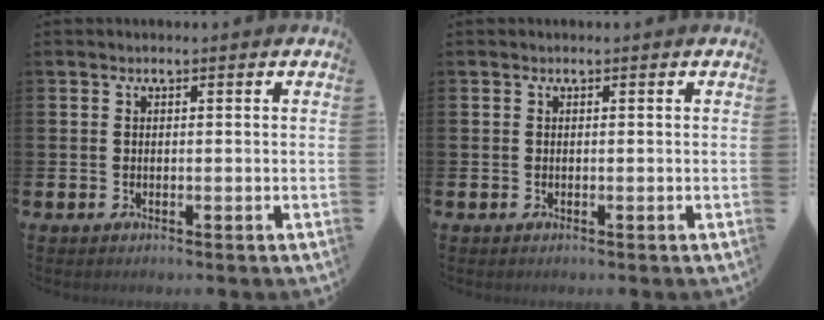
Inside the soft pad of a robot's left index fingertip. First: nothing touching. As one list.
[{"total": 0.0}]